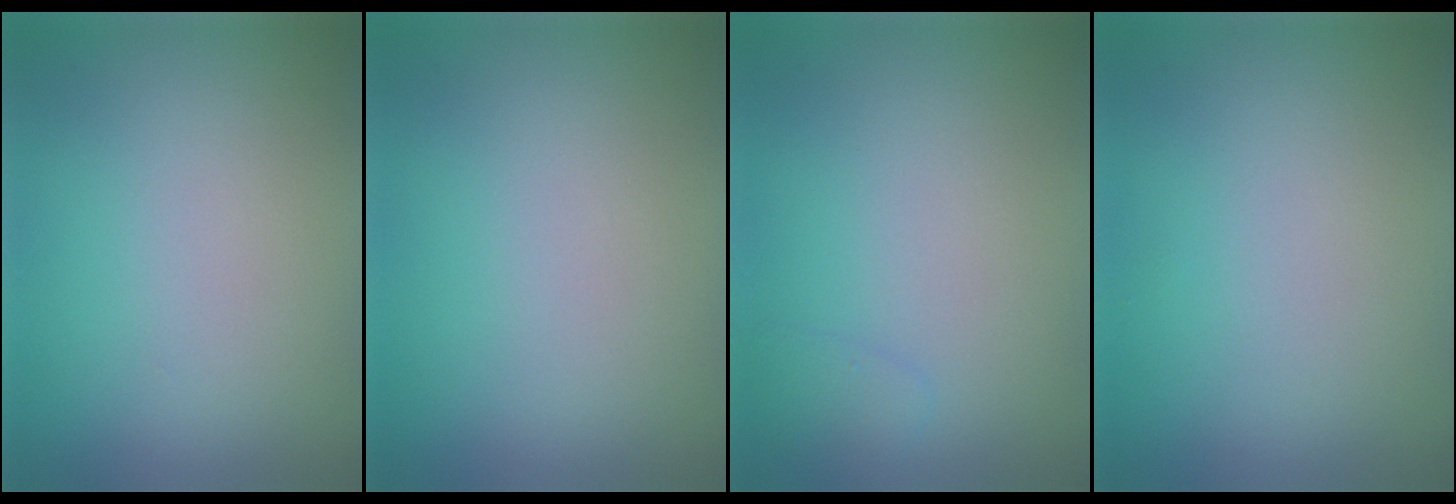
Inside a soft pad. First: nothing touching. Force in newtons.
{"total": 0.0}
{"total": 1.0, "press": 1.0, "slide": 0.1}
{"total": 0.0}